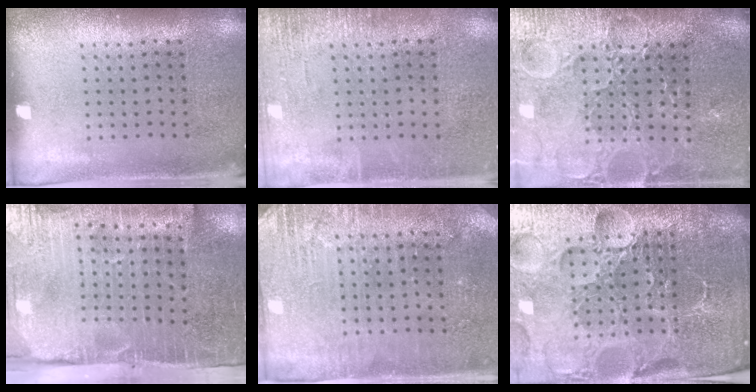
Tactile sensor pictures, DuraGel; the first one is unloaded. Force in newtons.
{"total": 1.9, "press": 1.9, "slide": 0.2}
{"total": 3.9, "press": 3.7, "slide": 1.2}
{"total": 4.5, "press": 3.9, "slide": 2.4}
{"total": 2.9, "press": 2.8, "slide": 0.4}
{"total": 6.7, "press": 5.9, "slide": 3.1}